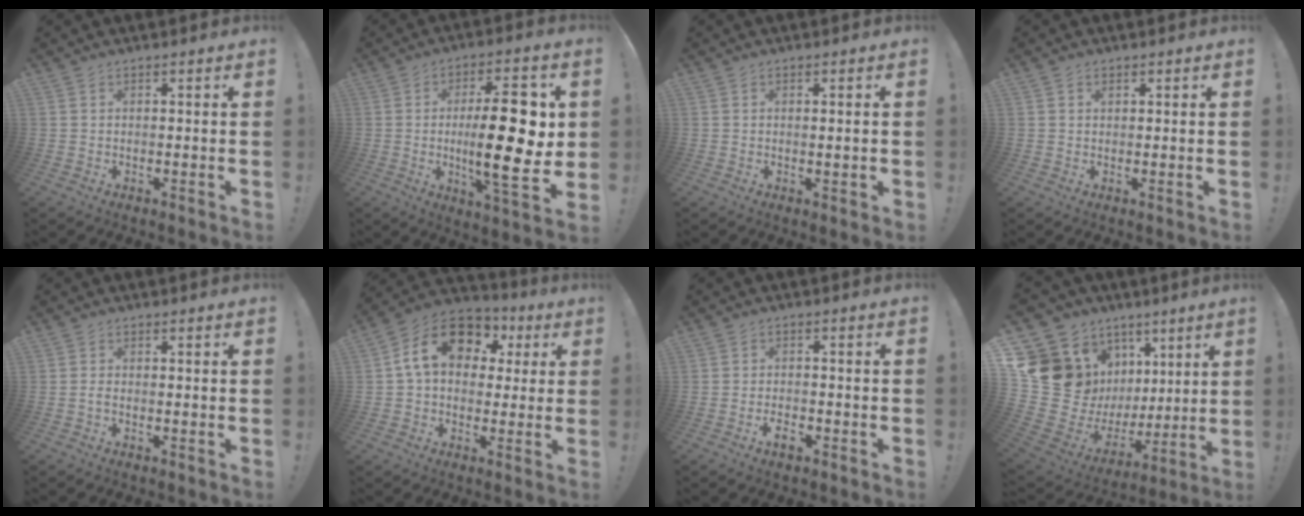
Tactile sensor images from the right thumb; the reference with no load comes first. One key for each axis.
{"total": 21.9, "fx": 0.2, "fy": 6.2, "fz": 21.0, "tx": -0.338, "ty": -0.008, "tz": 0.000}
{"total": 1.3, "fx": 0.2, "fy": 0.0, "fz": 1.3, "tx": -0.020, "ty": -0.002, "tz": 0.003}
{"total": 0.9, "fx": 0.6, "fy": 0.7, "fz": 0.2, "tx": 0.003, "ty": -0.001, "tz": 0.009}
{"total": 1.1, "fx": -0.7, "fy": 0.3, "fz": 0.8, "tx": -0.020, "ty": 0.005, "tz": -0.011}
{"total": 17.9, "fx": 6.9, "fy": 12.5, "fz": 10.9, "tx": -0.170, "ty": -0.012, "tz": 0.129}
{"total": 3.1, "fx": -2.4, "fy": 1.2, "fz": 1.6, "tx": -0.026, "ty": 0.013, "tz": -0.040}
{"total": 18.3, "fx": 6.3, "fy": 14.7, "fz": 9.0, "tx": -0.173, "ty": -0.069, "tz": 0.171}